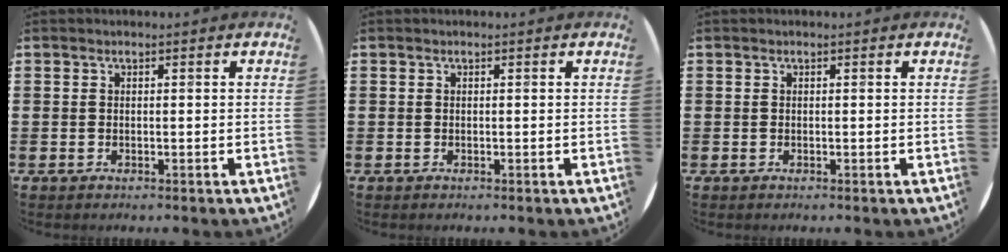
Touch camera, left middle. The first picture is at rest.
{"total": 0.0}
{"total": 0.0}